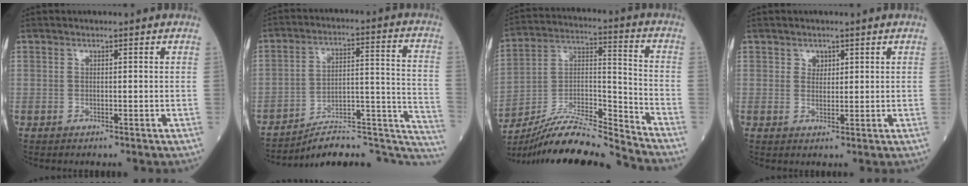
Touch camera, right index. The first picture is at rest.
{"total": 20.4, "force": [-18.8, 3.9, 6.8], "torque": [-0.025, 0.064, -0.261]}
{"total": 16.3, "force": [-15.6, -1.1, 4.6], "torque": [-0.083, 0.027, -0.282]}
{"total": 1.6, "force": [0.9, 1.2, 0.5], "torque": [-0.001, -0.003, 0.013]}